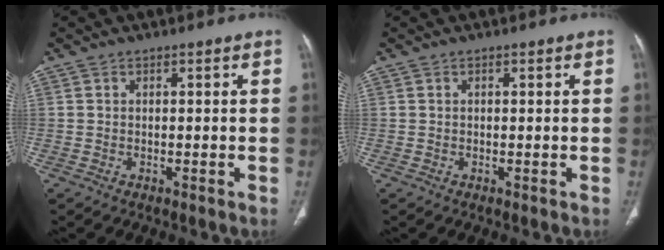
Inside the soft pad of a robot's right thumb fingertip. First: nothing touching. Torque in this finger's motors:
{"motor_torque": [-0.16, 0.02, 0.26, -0.17, -0.05]}